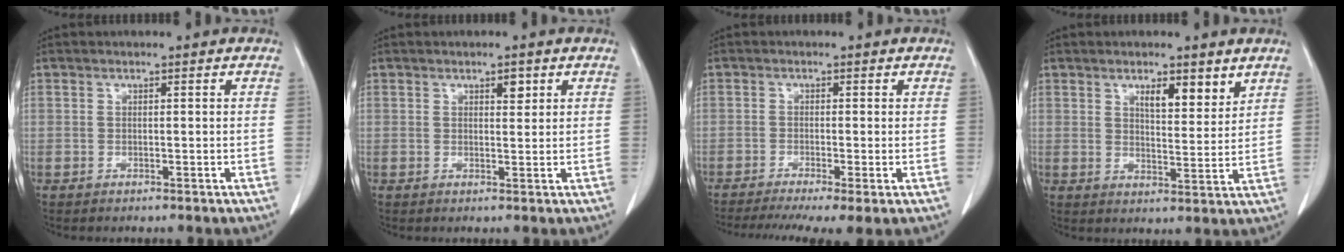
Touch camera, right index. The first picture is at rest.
{"total": 1.7, "force": [1.0, 0.7, 1.2], "torque": [-0.016, -0.004, 0.013]}
{"total": 8.5, "force": [-5.8, 1.2, 6.1], "torque": [-0.097, -0.011, -0.094]}
{"total": 5.4, "force": [3.5, 1.7, 3.8], "torque": [-0.060, -0.006, 0.056]}